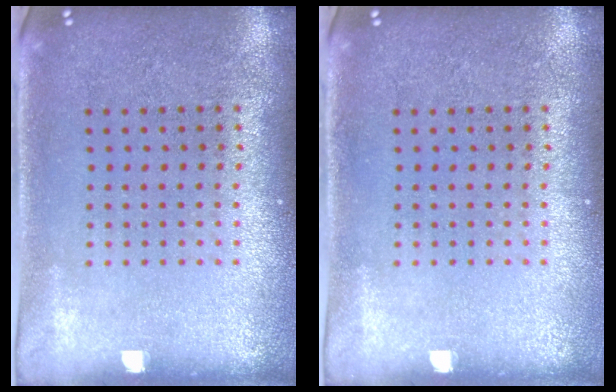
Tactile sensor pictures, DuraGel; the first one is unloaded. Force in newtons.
{"total": 0.0}